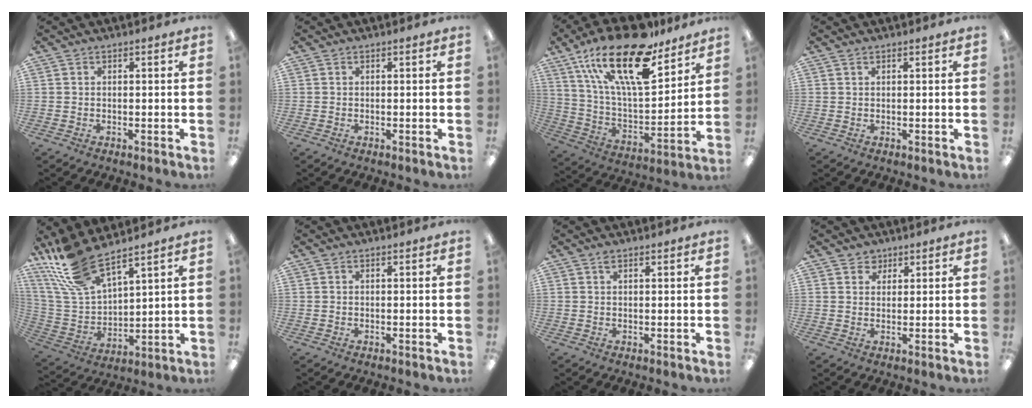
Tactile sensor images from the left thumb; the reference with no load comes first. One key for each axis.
{"total": 0.0}
{"total": 24.7, "fx": 16.2, "fy": 9.0, "fz": 16.2, "tx": -0.302, "ty": -0.093, "tz": 0.275}
{"total": 0.5, "fx": 0.4, "fy": 0.2, "fz": 0.3, "tx": -0.006, "ty": 0.002, "tz": 0.007}
{"total": 16.8, "fx": 13.1, "fy": 5.3, "fz": 9.1, "tx": -0.229, "ty": -0.065, "tz": 0.238}
{"total": 0.0}
{"total": 1.2, "fx": 0.8, "fy": 0.4, "fz": 0.7, "tx": -0.016, "ty": 0.001, "tz": 0.015}
{"total": 3.1, "fx": 2.0, "fy": 2.2, "fz": 0.4, "tx": 0.002, "ty": -0.003, "tz": 0.035}